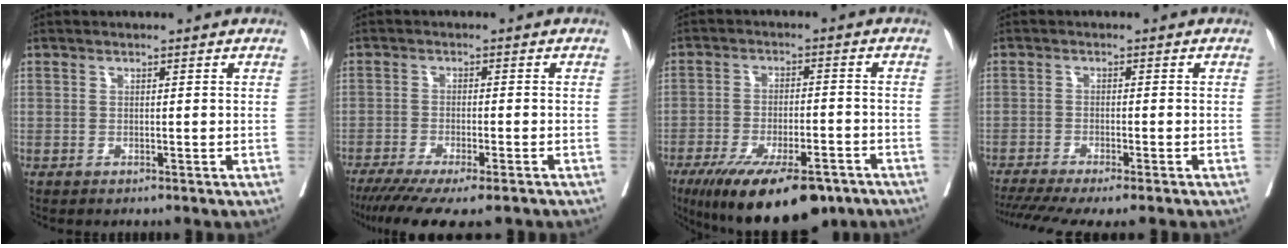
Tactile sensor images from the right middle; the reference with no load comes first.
{"total": 13.2, "force": [-10.6, 1.9, 7.6], "torque": [-0.127, -0.028, -0.162]}
{"total": 15.8, "force": [-11.1, 4.7, 10.2], "torque": [-0.159, -0.021, -0.172]}
{"total": 11.3, "force": [-9.3, 1.1, 6.4], "torque": [-0.101, -0.013, -0.143]}